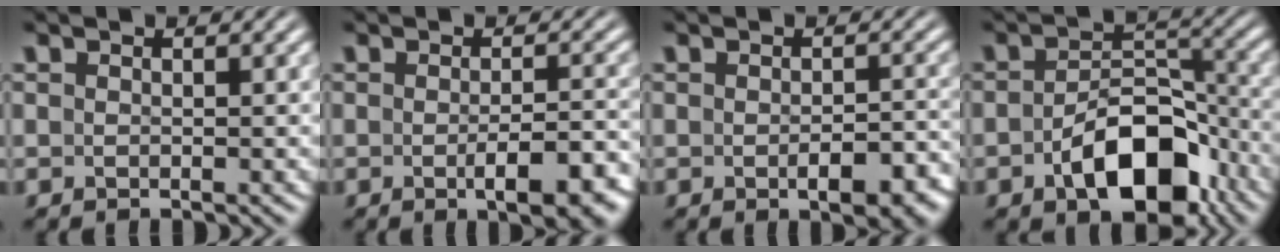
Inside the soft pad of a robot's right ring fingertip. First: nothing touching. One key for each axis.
{"total": 4.6, "fx": -2.5, "fy": 1.2, "fz": 3.7, "tx": -0.045, "ty": -0.009, "tz": -0.037}
{"total": 3.9, "fx": -2.2, "fy": 1.6, "fz": 2.8, "tx": -0.035, "ty": -0.006, "tz": -0.034}
{"total": 7.0, "fx": -3.6, "fy": 3.5, "fz": 4.8, "tx": -0.065, "ty": -0.011, "tz": -0.051}